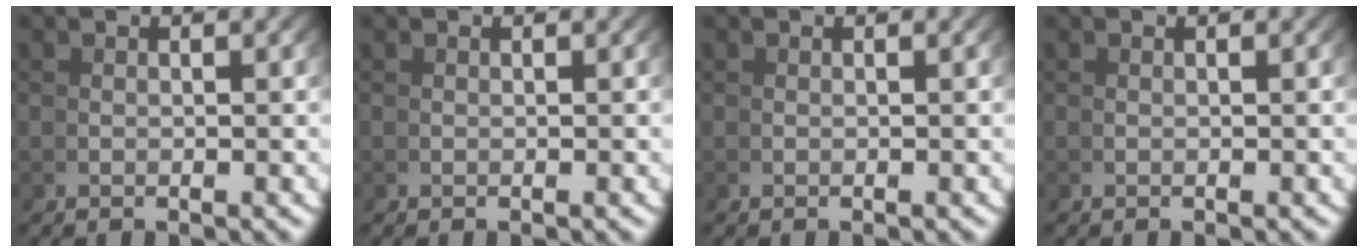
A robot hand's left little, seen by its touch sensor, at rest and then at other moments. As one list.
[{"total": 0.0}, {"total": 0.0}, {"total": 0.0}]